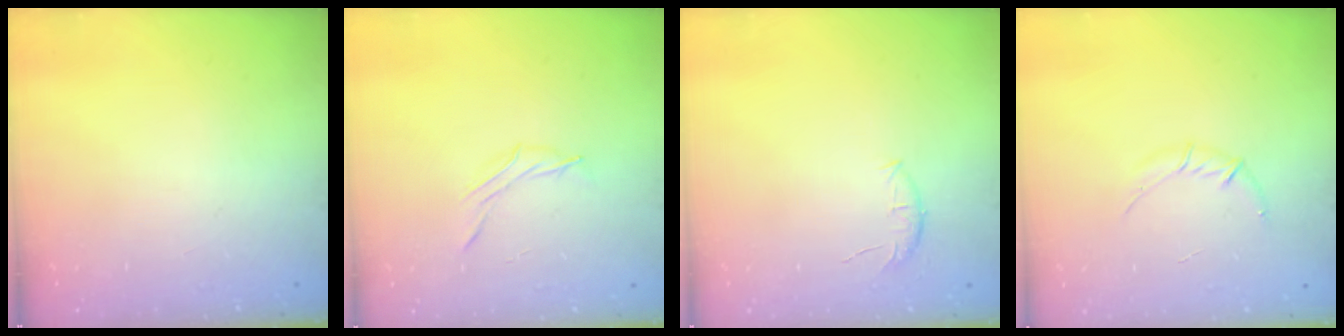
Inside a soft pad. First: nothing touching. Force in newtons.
{"total": 4.5, "press": 4.4, "slide": 1.2}
{"total": 6.0, "press": 5.8, "slide": 1.5}
{"total": 5.8, "press": 5.7, "slide": 1.3}